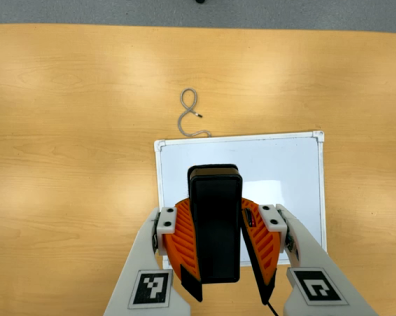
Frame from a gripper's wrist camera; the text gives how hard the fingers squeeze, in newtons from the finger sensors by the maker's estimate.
{"total": 11.0, "left": 10.1, "right": 12.0}